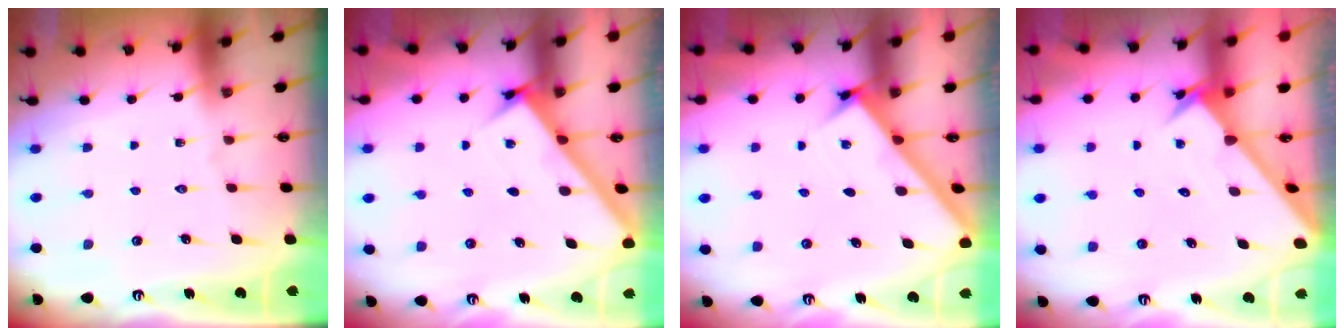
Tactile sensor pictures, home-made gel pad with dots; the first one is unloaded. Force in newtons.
{"total": 3.0, "press": 3.0, "slide": 0.2}
{"total": 2.8, "press": 2.8, "slide": 0.3}
{"total": 2.6, "press": 2.6, "slide": 0.2}